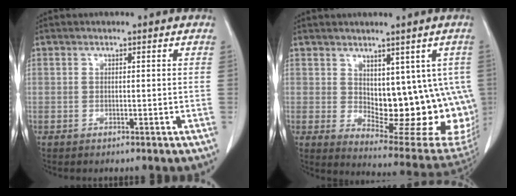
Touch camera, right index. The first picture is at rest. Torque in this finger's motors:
{"motor_torque": [0.48, 0.13, 0.58, 0.08]}